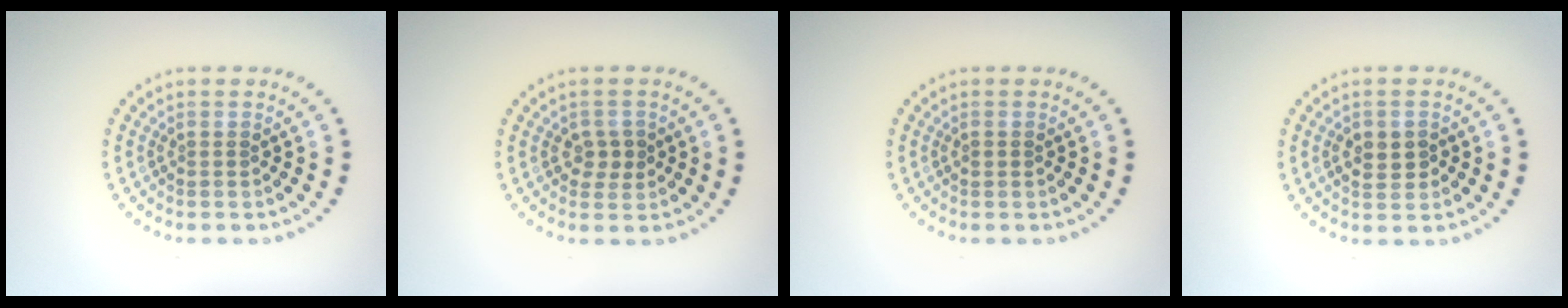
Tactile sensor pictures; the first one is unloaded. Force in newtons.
{"total": 1.9, "press": 1.8, "slide": 0.6}
{"total": 0.8, "press": 0.8, "slide": 0.2}
{"total": 2.3, "press": 2.3, "slide": 0.3}